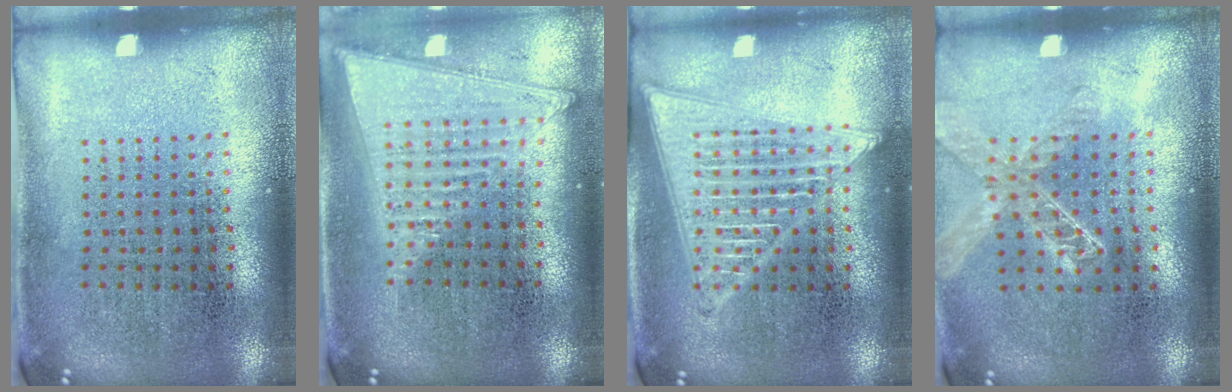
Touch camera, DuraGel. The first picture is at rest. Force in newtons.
{"total": 1.7, "press": 1.6, "slide": 0.6}
{"total": 2.9, "press": 2.9, "slide": 0.3}
{"total": 1.3, "press": 1.3, "slide": 0.2}